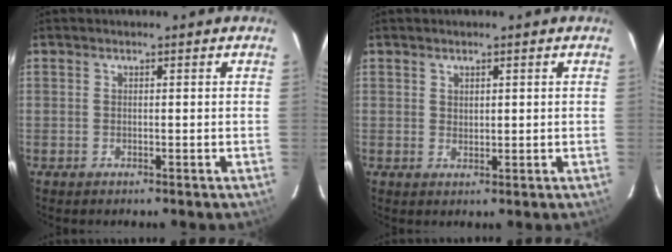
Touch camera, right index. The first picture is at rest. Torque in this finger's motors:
{"motor_torque": [-0.23, 0.09, -0.01, 0.00]}